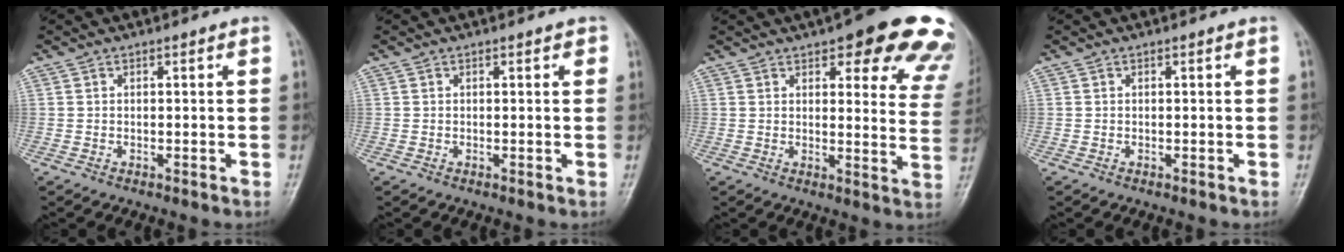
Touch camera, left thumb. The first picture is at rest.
{"total": 1.2, "force": [0.6, 0.5, 0.8], "torque": [-0.006, 0.000, 0.004]}
{"total": 19.7, "force": [12.7, 6.3, 13.7], "torque": [-0.120, -0.044, 0.134]}
{"total": 0.0}